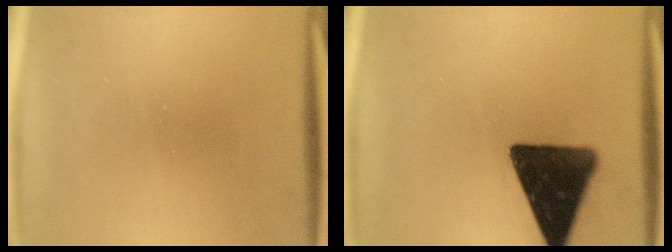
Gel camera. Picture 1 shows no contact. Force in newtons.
{"total": 15.9}